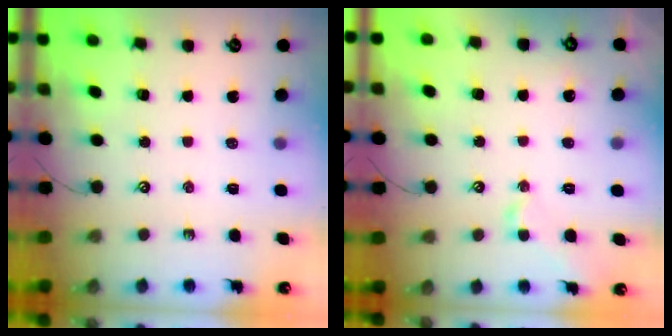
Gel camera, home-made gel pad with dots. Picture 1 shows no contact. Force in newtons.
{"total": 1.0, "press": 0.7, "slide": 0.7}